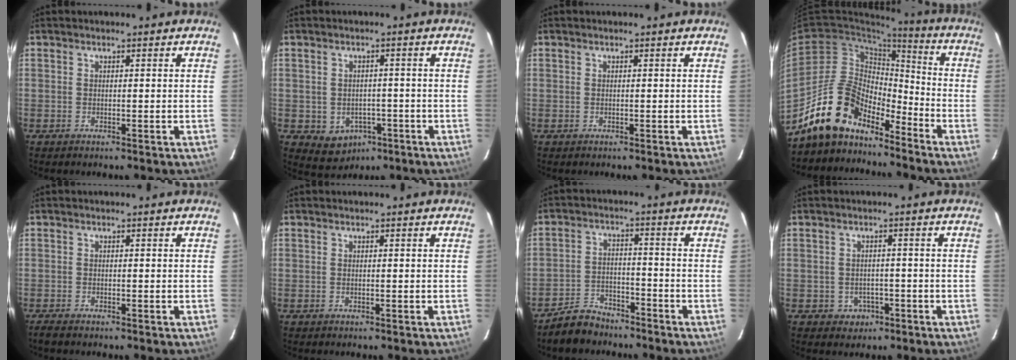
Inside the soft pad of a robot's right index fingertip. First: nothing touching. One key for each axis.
{"total": 6.3, "fx": -2.7, "fy": 5.3, "fz": 1.9, "tx": -0.044, "ty": 0.012, "tz": -0.018}
{"total": 0.0}
{"total": 14.9, "fx": -12.5, "fy": 6.0, "fz": 5.5, "tx": -0.112, "ty": 0.024, "tz": -0.229}
{"total": 2.0, "fx": -1.8, "fy": 0.3, "fz": 1.0, "tx": -0.026, "ty": -0.009, "tz": -0.031}
{"total": 0.0}
{"total": 6.9, "fx": -5.9, "fy": 3.4, "fz": 1.3, "tx": -0.049, "ty": 0.014, "tz": -0.096}
{"total": 3.6, "fx": -1.5, "fy": 3.2, "fz": 0.5, "tx": -0.018, "ty": 0.010, "tz": -0.013}